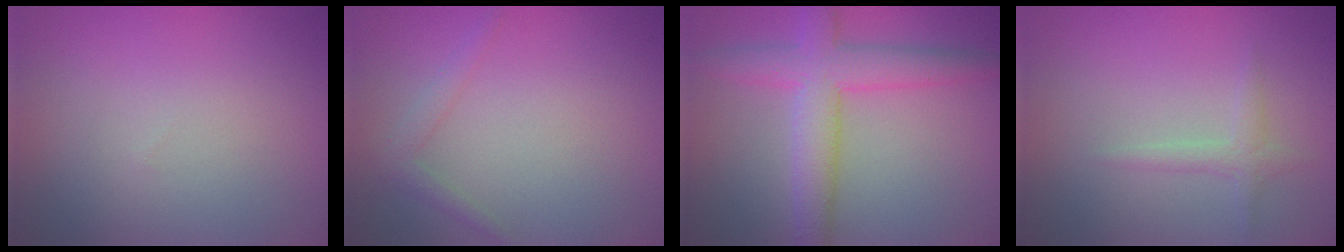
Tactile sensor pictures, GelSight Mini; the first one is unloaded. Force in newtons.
{"total": 1.3, "press": 1.3, "slide": 0.1}
{"total": 5.6, "press": 5.6, "slide": 0.0}
{"total": 1.3, "press": 1.3, "slide": 0.1}